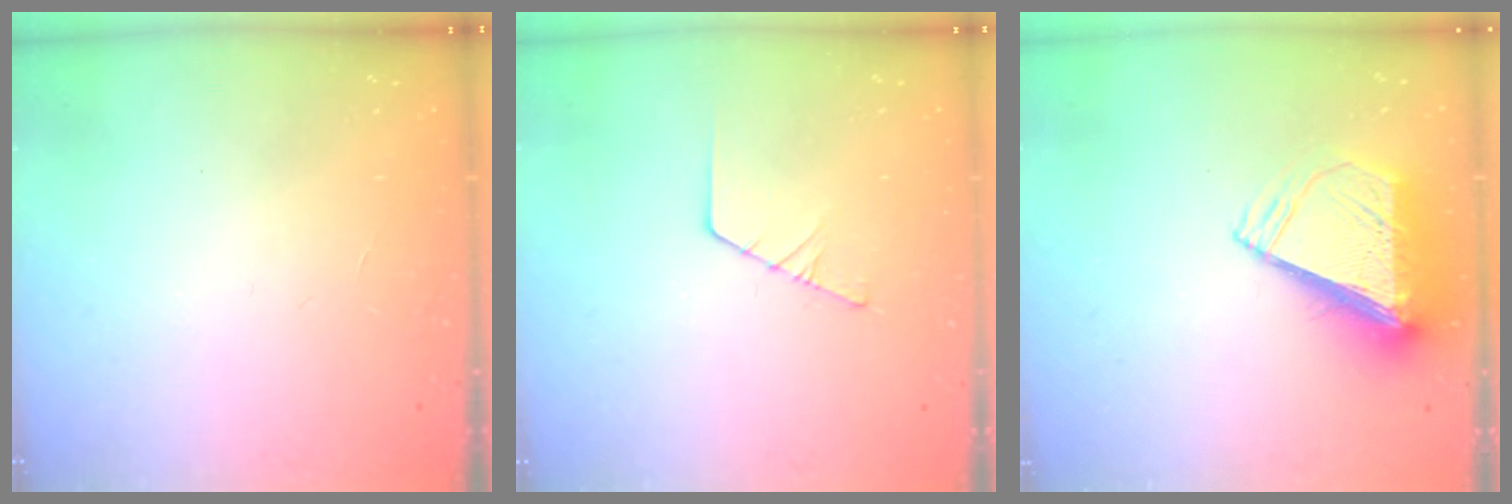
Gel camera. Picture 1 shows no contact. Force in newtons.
{"total": 2.6, "press": 2.6, "slide": 0.3}
{"total": 9.7, "press": 9.6, "slide": 1.4}